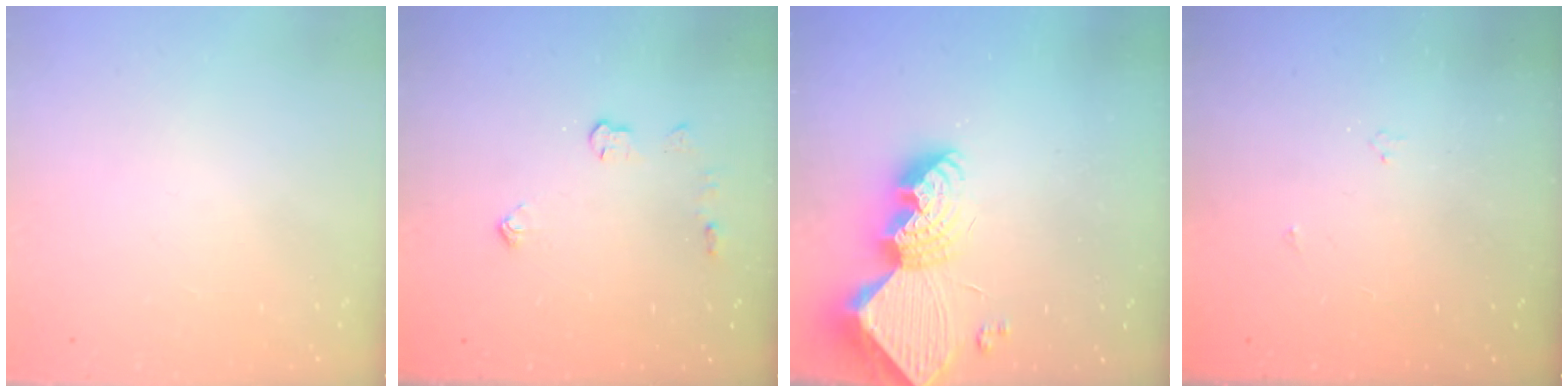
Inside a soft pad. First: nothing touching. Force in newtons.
{"total": 4.4, "press": 4.4, "slide": 0.7}
{"total": 17.1, "press": 17.0, "slide": 1.4}
{"total": 3.0, "press": 3.0, "slide": 0.5}